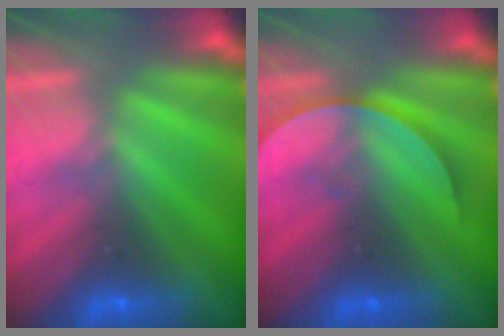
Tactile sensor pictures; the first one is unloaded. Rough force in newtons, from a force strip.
{"total": 2.7}